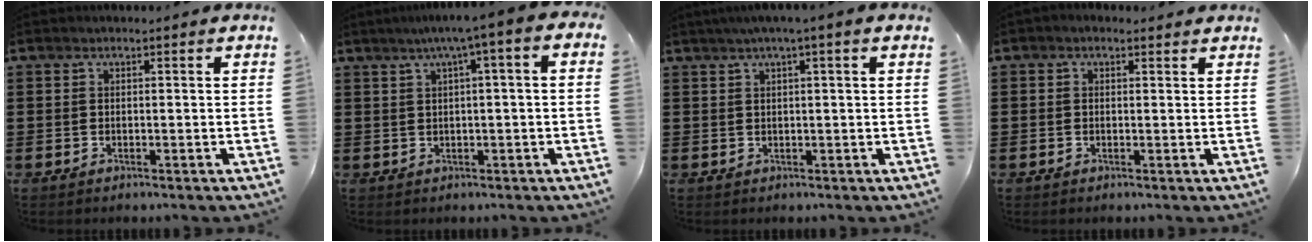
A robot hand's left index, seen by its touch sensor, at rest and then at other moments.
{"total": 3.8, "force": [0.5, -0.1, 3.8], "torque": [-0.072, 0.000, 0.002]}
{"total": 1.6, "force": [0.6, 0.1, 1.5], "torque": [-0.030, 0.000, 0.010]}
{"total": 1.0, "force": [0.2, 0.9, 0.3], "torque": [-0.009, 0.005, 0.003]}